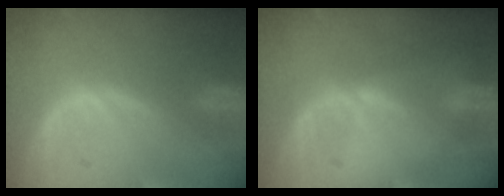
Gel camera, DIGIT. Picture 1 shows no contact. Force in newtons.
{"total": 0.6, "press": 0.6, "slide": 0.2}